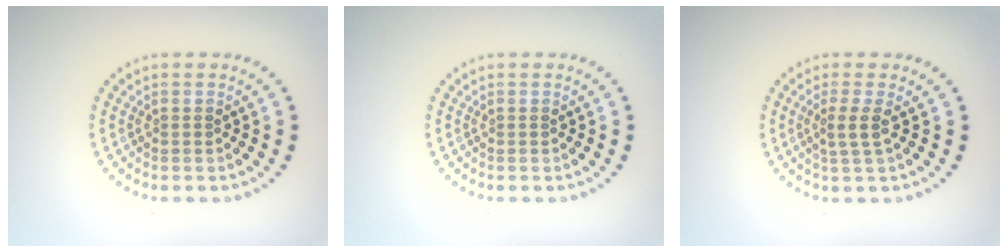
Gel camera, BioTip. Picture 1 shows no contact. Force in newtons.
{"total": 0.0}
{"total": 1.8, "press": 1.3, "slide": 1.2}